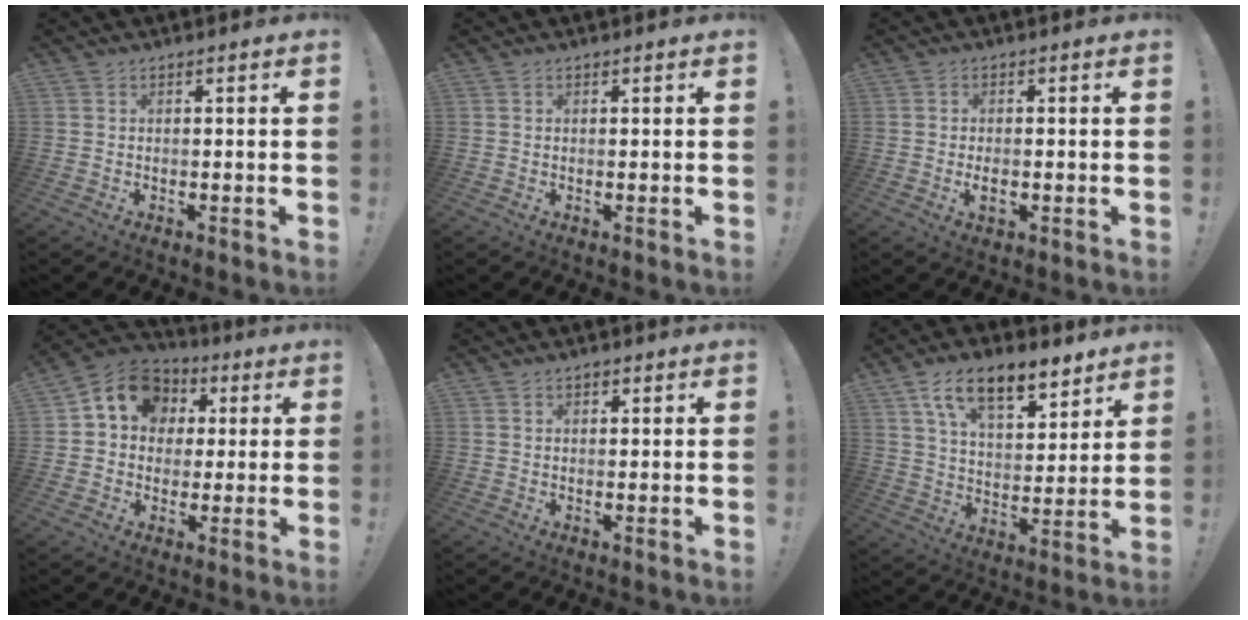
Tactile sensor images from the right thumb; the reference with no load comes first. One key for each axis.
{"total": 0.0}
{"total": 2.9, "fx": -0.7, "fy": 1.4, "fz": 2.4, "tx": -0.046, "ty": 0.001, "tz": -0.012}
{"total": 11.4, "fx": 3.2, "fy": 9.7, "fz": 5.2, "tx": -0.066, "ty": -0.007, "tz": 0.063}
{"total": 1.0, "fx": 0.5, "fy": 0.8, "fz": 0.4, "tx": -0.006, "ty": 0.001, "tz": 0.009}
{"total": 14.5, "fx": 9.6, "fy": 6.8, "fz": 8.5, "tx": -0.141, "ty": -0.050, "tz": 0.171}